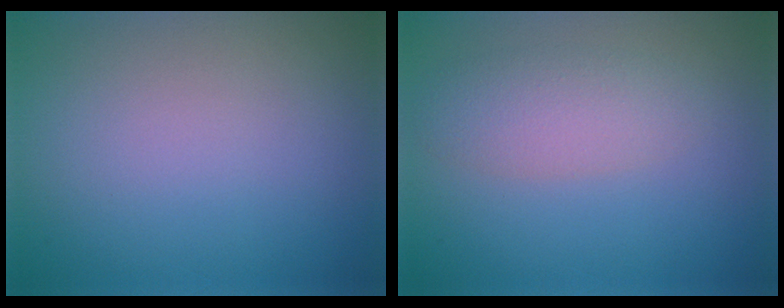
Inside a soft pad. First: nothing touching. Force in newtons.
{"total": 3.1, "press": 3.1, "slide": 0.2}